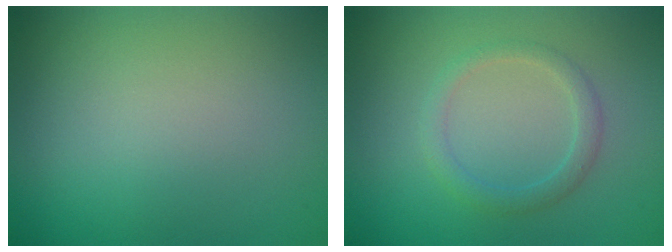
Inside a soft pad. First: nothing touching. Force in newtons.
{"total": 1.9, "press": 1.9, "slide": 0.2}